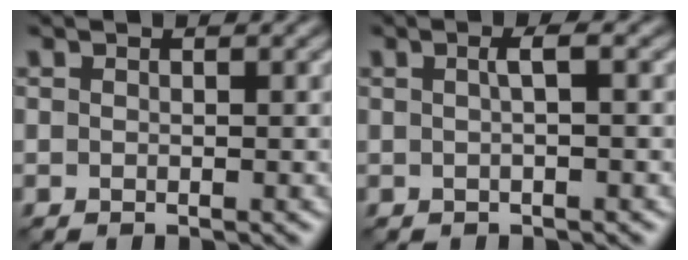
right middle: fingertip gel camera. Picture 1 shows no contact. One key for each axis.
{"total": 1.4, "fx": 0.2, "fy": 0.2, "fz": 1.4, "tx": -0.024, "ty": 0.009, "tz": 0.001}